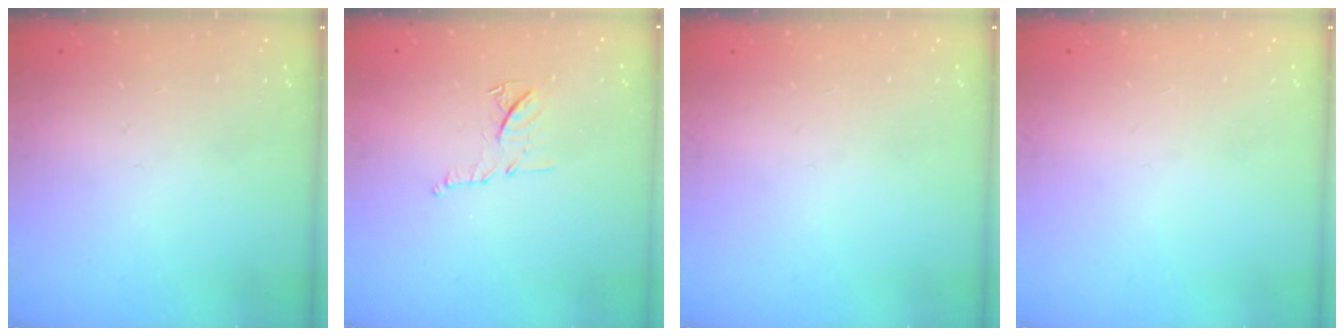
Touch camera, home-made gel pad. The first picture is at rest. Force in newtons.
{"total": 9.1, "press": 9.1, "slide": 0.2}
{"total": 0.0}
{"total": 0.0}